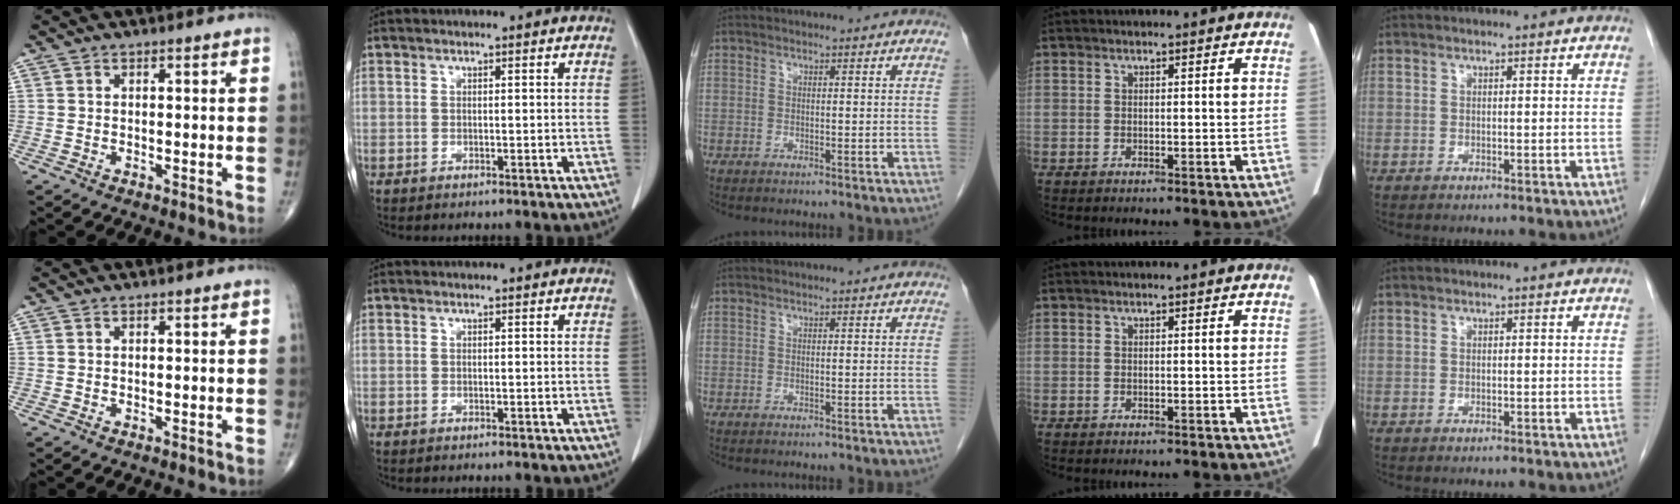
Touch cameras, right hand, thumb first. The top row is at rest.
{}